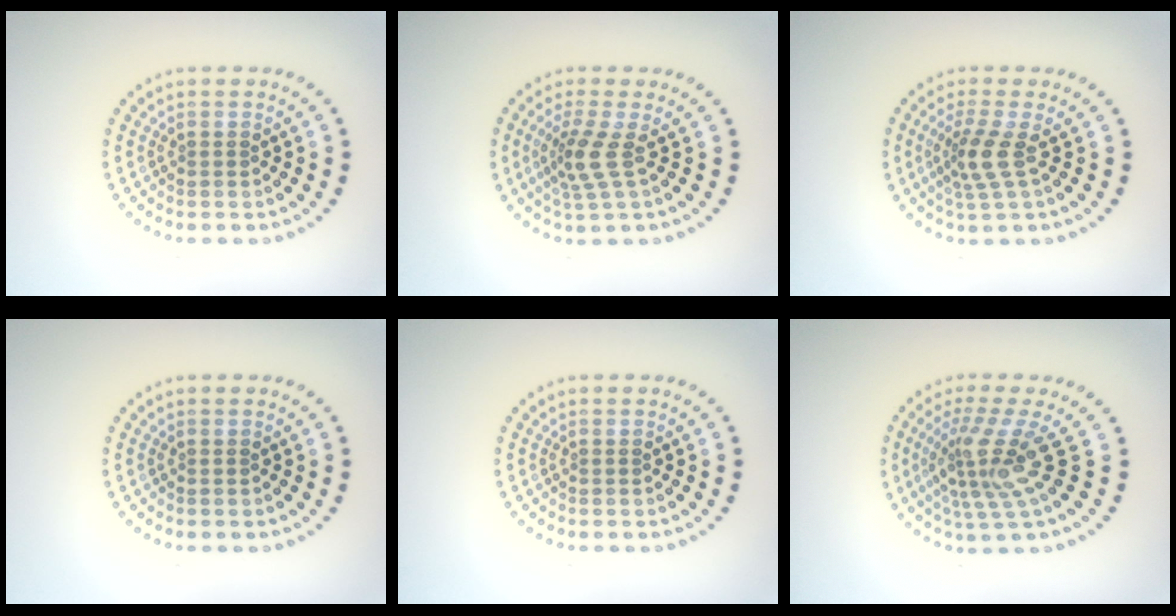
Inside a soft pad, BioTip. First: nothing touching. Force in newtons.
{"total": 2.8, "press": 2.0, "slide": 1.9}
{"total": 2.9, "press": 2.1, "slide": 2.0}
{"total": 0.0}
{"total": 0.0}
{"total": 4.4, "press": 3.0, "slide": 3.3}